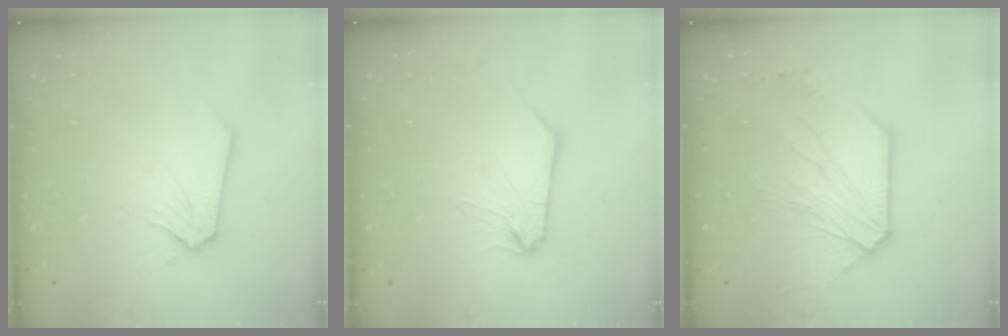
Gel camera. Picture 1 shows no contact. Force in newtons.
{"total": 2.5, "press": 2.5, "slide": 0.5}
{"total": 6.6, "press": 6.5, "slide": 0.8}